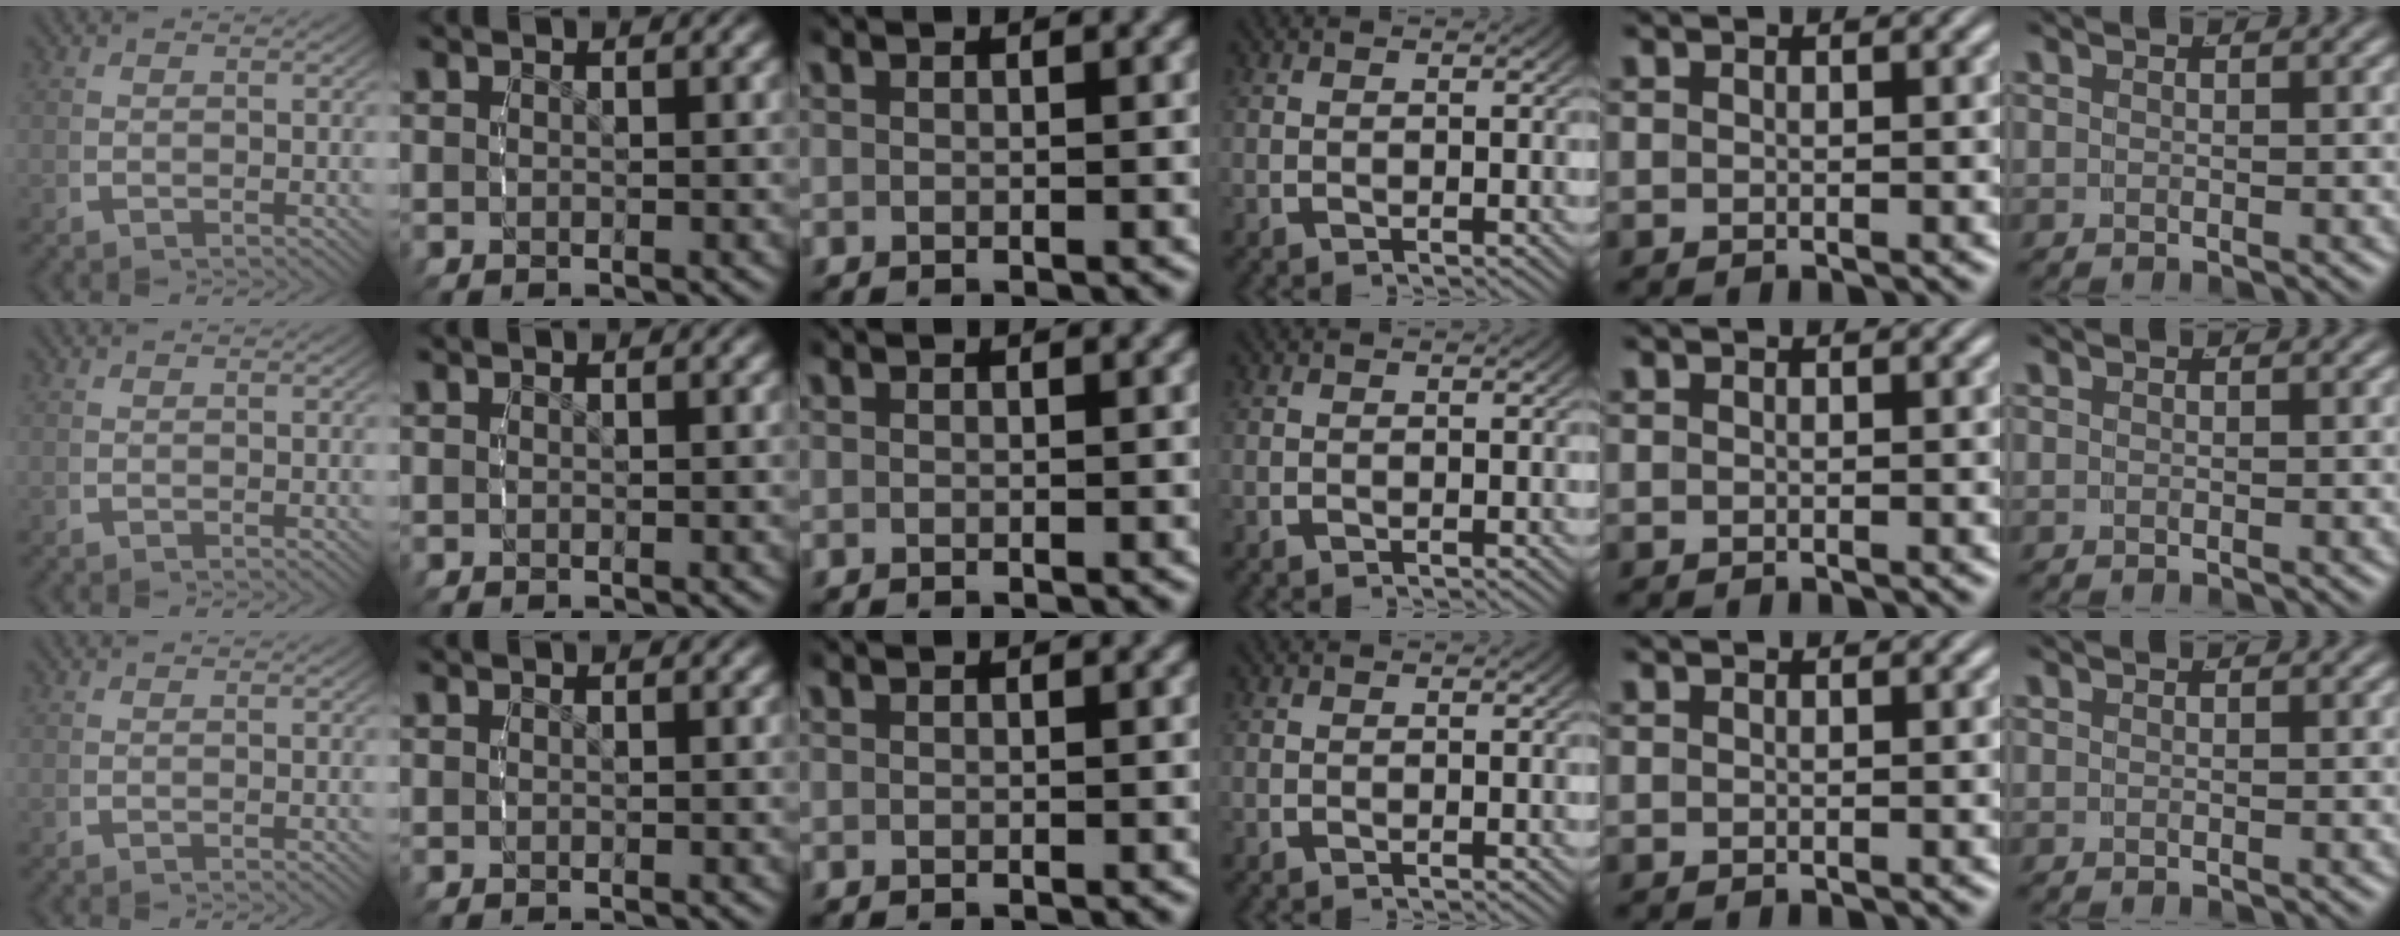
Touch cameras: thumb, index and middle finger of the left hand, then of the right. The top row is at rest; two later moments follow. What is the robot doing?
{"motion": "reach", "object": "plastic wrap"}